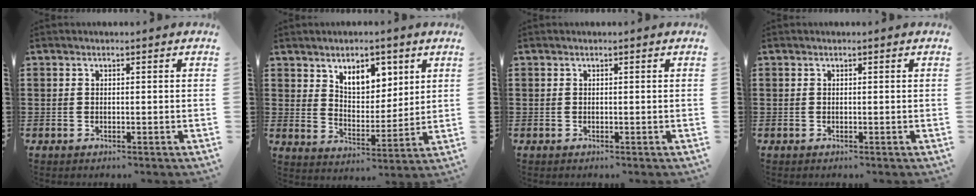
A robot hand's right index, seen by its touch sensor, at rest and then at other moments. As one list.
[{"total": 7.1, "force": [4.5, 4.0, 3.7], "torque": [-0.067, -0.005, 0.079]}, {"total": 0.0}, {"total": 0.0}]